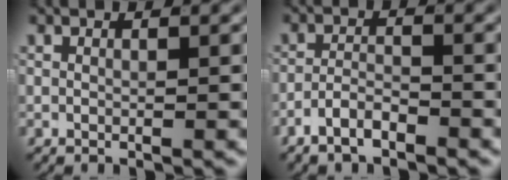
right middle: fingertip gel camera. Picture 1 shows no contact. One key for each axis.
{"total": 2.9, "fx": -2.4, "fy": 1.0, "fz": 1.2, "tx": -0.019, "ty": -0.001, "tz": -0.049}